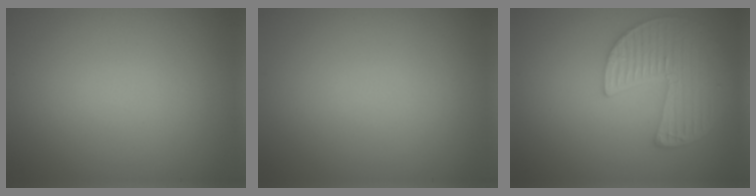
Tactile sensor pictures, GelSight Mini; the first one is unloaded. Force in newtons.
{"total": 0.0}
{"total": 5.4, "press": 4.4, "slide": 3.2}